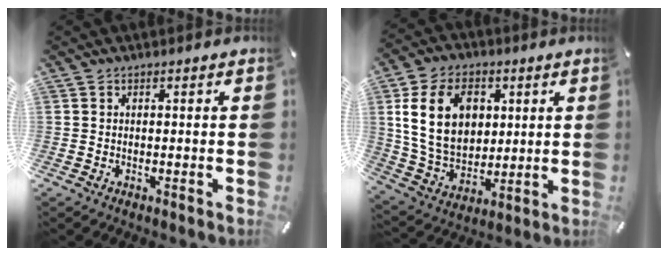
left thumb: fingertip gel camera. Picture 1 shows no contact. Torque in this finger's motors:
{"motor_torque": [0.96, 0.88, 2.18, -0.59, 0.58]}